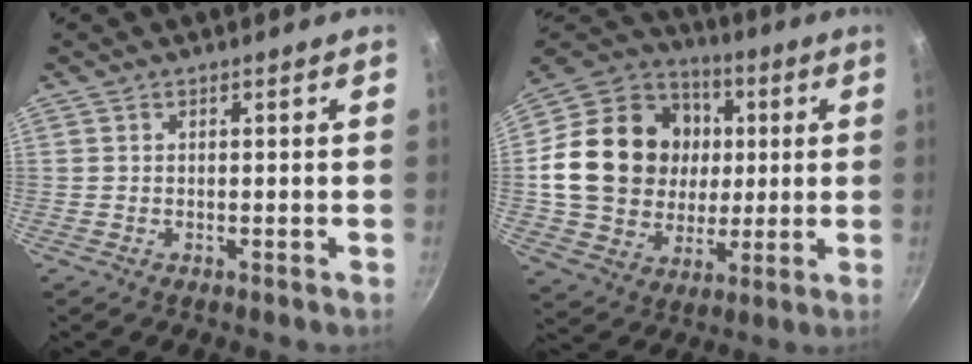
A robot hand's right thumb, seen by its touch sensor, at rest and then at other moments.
{"total": 23.5, "force": [2.5, 19.5, 13.0], "torque": [-0.213, 0.019, 0.048]}